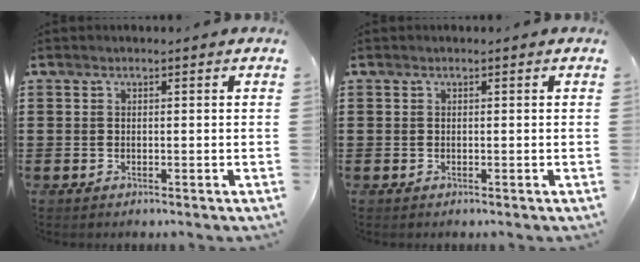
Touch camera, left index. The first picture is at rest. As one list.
[{"total": 0.0}]